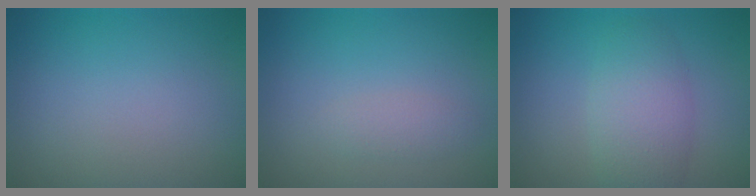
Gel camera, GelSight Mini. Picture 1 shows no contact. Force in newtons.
{"total": 1.2, "press": 1.2, "slide": 0.1}
{"total": 4.2, "press": 4.2, "slide": 0.1}